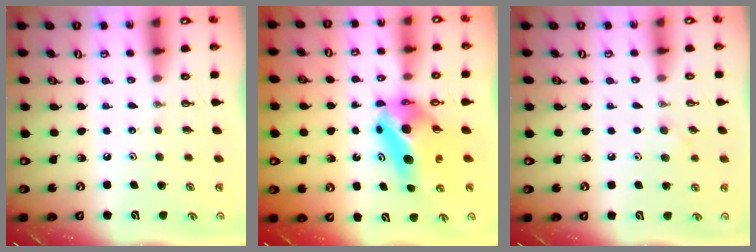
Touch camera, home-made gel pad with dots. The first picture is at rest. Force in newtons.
{"total": 8.7, "press": 8.3, "slide": 2.3}
{"total": 5.4, "press": 5.2, "slide": 1.3}